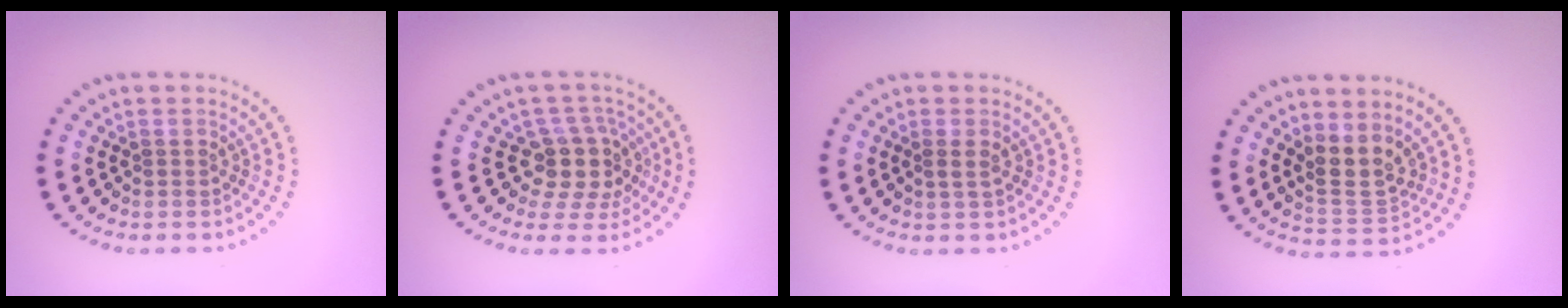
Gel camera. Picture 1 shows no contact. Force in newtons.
{"total": 4.1, "press": 3.4, "slide": 2.4}
{"total": 0.6, "press": 0.5, "slide": 0.3}
{"total": 3.2, "press": 2.9, "slide": 1.5}